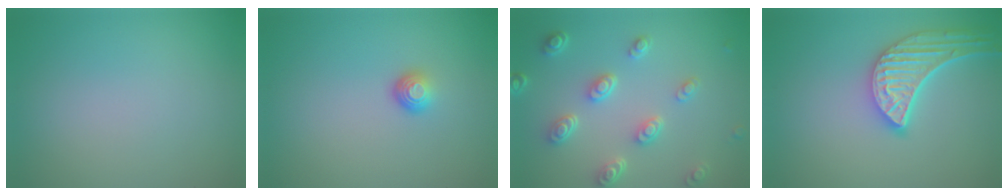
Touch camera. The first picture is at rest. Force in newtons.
{"total": 1.6, "press": 1.0, "slide": 1.3}
{"total": 4.6, "press": 3.4, "slide": 3.0}
{"total": 5.1, "press": 4.2, "slide": 2.9}